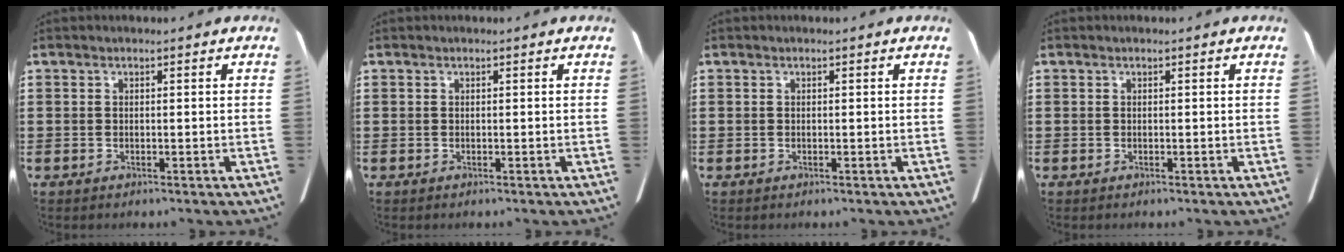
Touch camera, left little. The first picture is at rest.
{"total": 0.0}
{"total": 0.0}
{"total": 0.0}